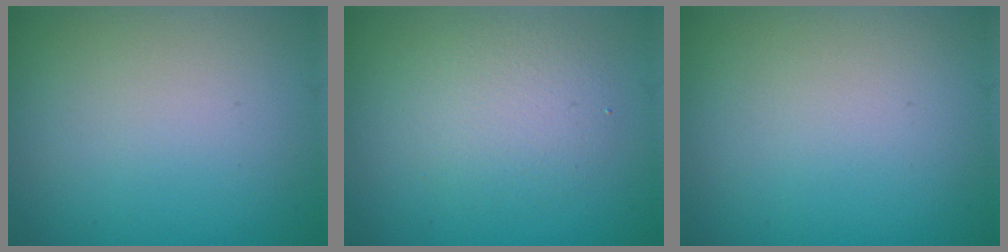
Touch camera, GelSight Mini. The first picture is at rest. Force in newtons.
{"total": 3.1, "press": 3.1, "slide": 0.2}
{"total": 0.0}